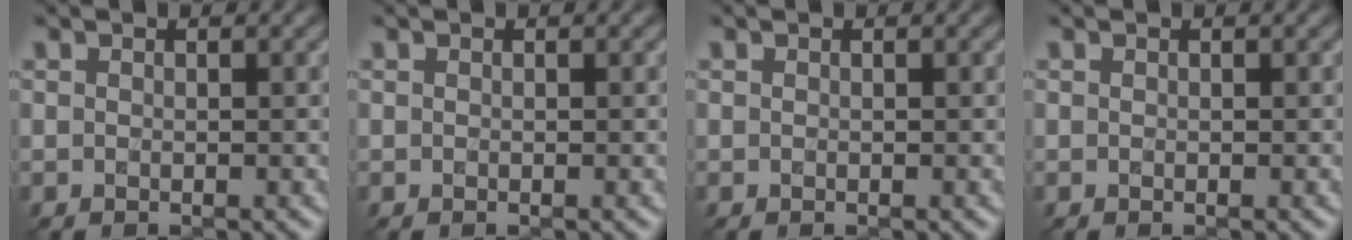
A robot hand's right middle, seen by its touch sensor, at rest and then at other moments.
{"total": 0.0}
{"total": 0.0}
{"total": 0.0}